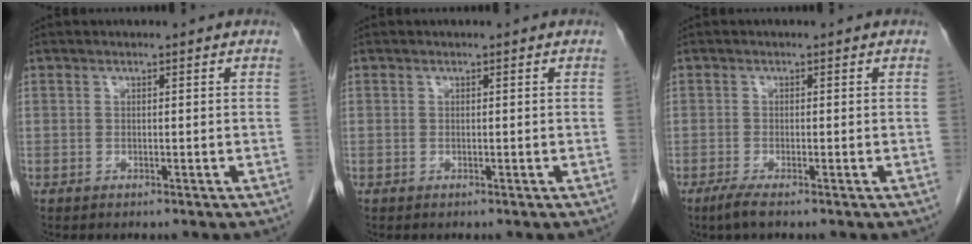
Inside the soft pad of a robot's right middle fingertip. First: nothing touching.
{"total": 0.0}
{"total": 2.0, "force": [-1.4, -0.1, 1.4], "torque": [-0.039, -0.008, -0.031]}